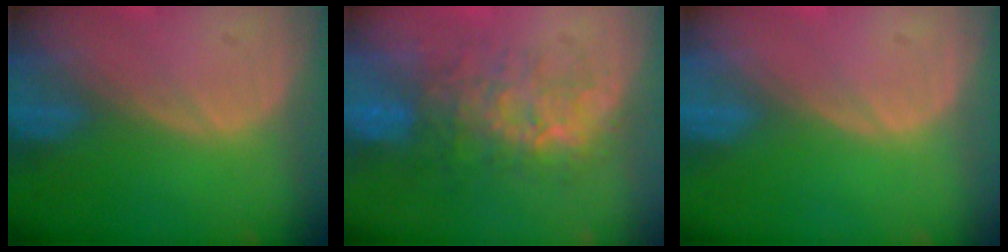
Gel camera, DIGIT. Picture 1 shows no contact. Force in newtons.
{"total": 8.2, "press": 7.9, "slide": 2.3}
{"total": 0.0}